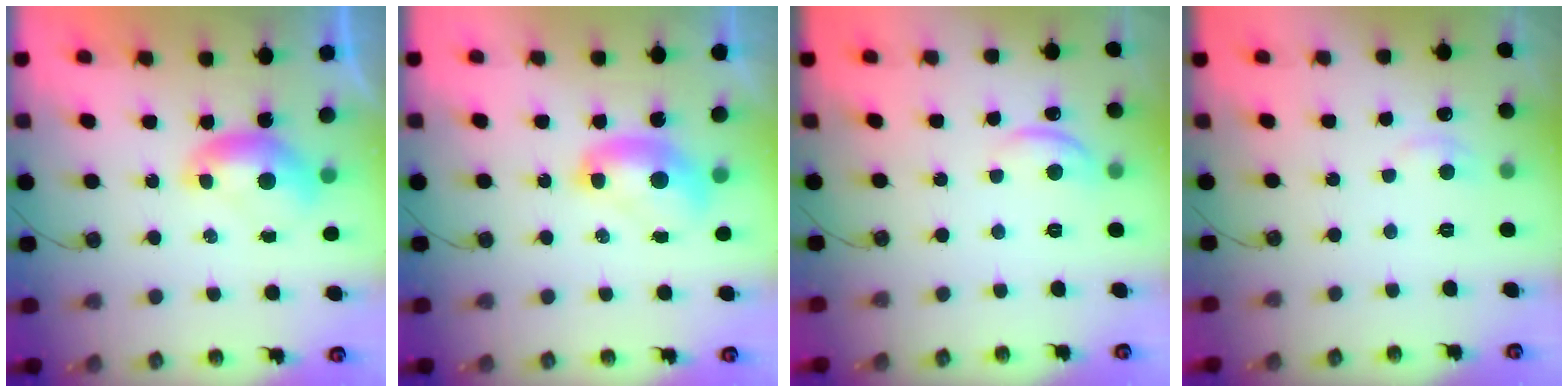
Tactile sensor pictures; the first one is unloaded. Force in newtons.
{"total": 2.0, "press": 2.0, "slide": 0.2}
{"total": 4.5, "press": 4.4, "slide": 0.7}
{"total": 1.7, "press": 1.5, "slide": 0.7}